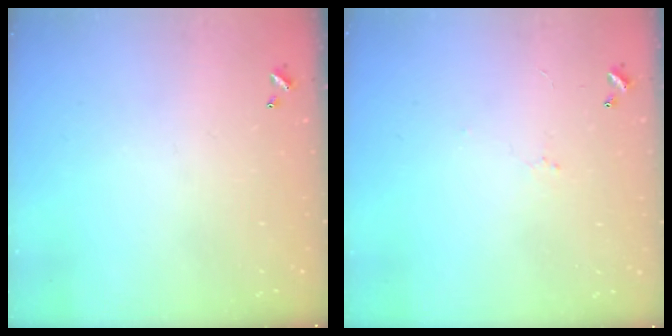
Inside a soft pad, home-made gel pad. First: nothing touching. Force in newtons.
{"total": 1.9, "press": 1.8, "slide": 0.6}